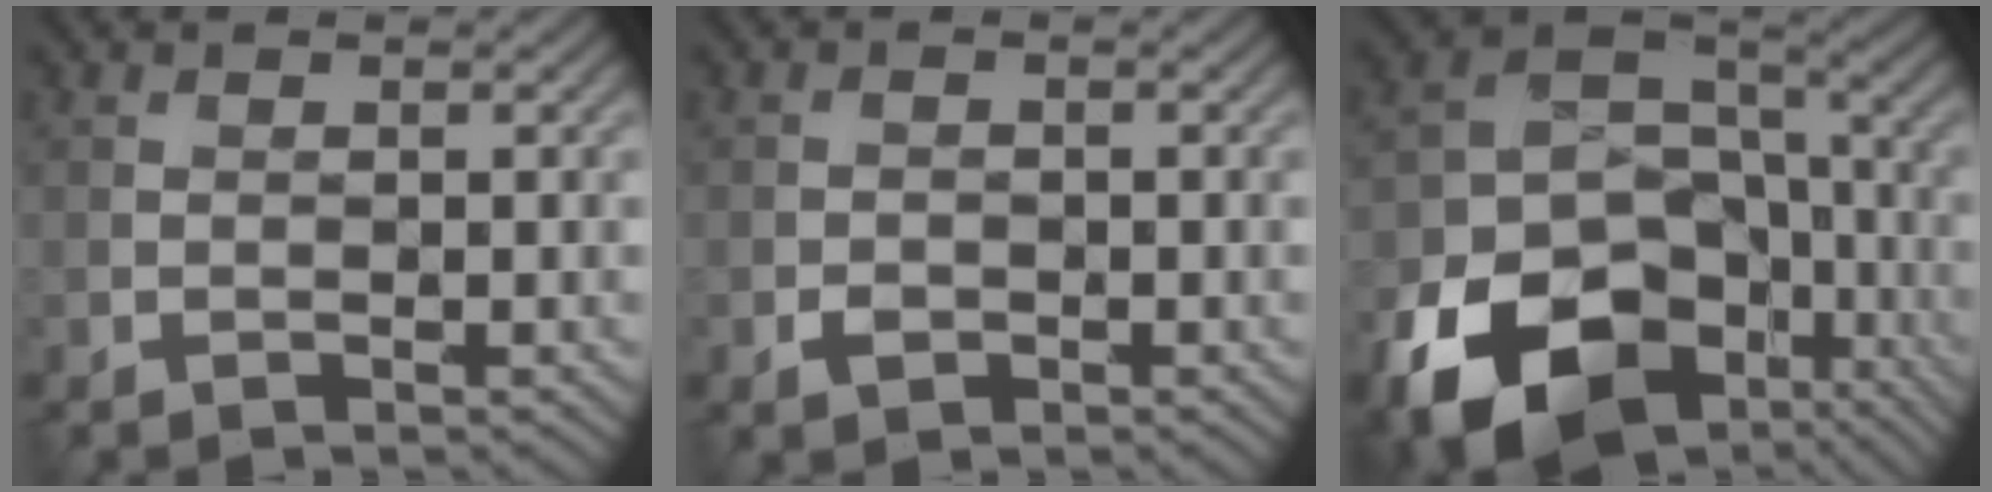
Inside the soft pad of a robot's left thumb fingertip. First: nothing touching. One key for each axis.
{"total": 1.4, "fx": -0.7, "fy": 1.0, "fz": 0.6, "tx": -0.012, "ty": -0.001, "tz": -0.015}
{"total": 16.7, "fx": -8.6, "fy": 11.2, "fz": 8.9, "tx": -0.181, "ty": -0.050, "tz": -0.145}